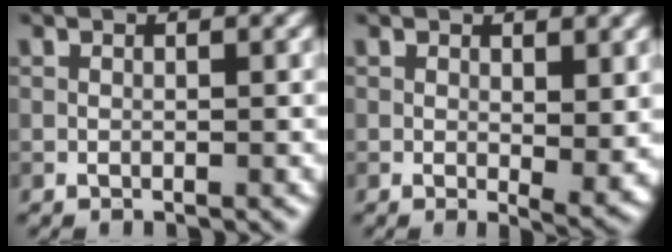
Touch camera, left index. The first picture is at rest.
{"total": 3.1, "force": [0.7, 1.2, 2.8], "torque": [-0.038, -0.012, 0.013]}